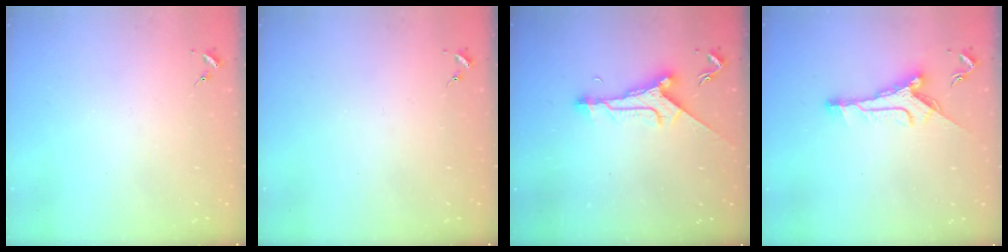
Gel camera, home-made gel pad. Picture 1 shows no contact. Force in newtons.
{"total": 0.0}
{"total": 9.5, "press": 9.5, "slide": 0.3}
{"total": 10.0, "press": 10.0, "slide": 0.1}